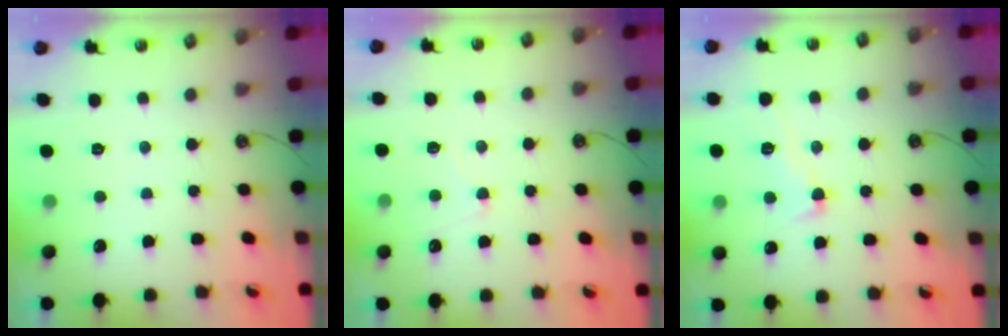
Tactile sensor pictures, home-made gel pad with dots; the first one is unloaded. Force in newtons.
{"total": 1.0, "press": 0.9, "slide": 0.5}
{"total": 3.0, "press": 2.8, "slide": 1.1}